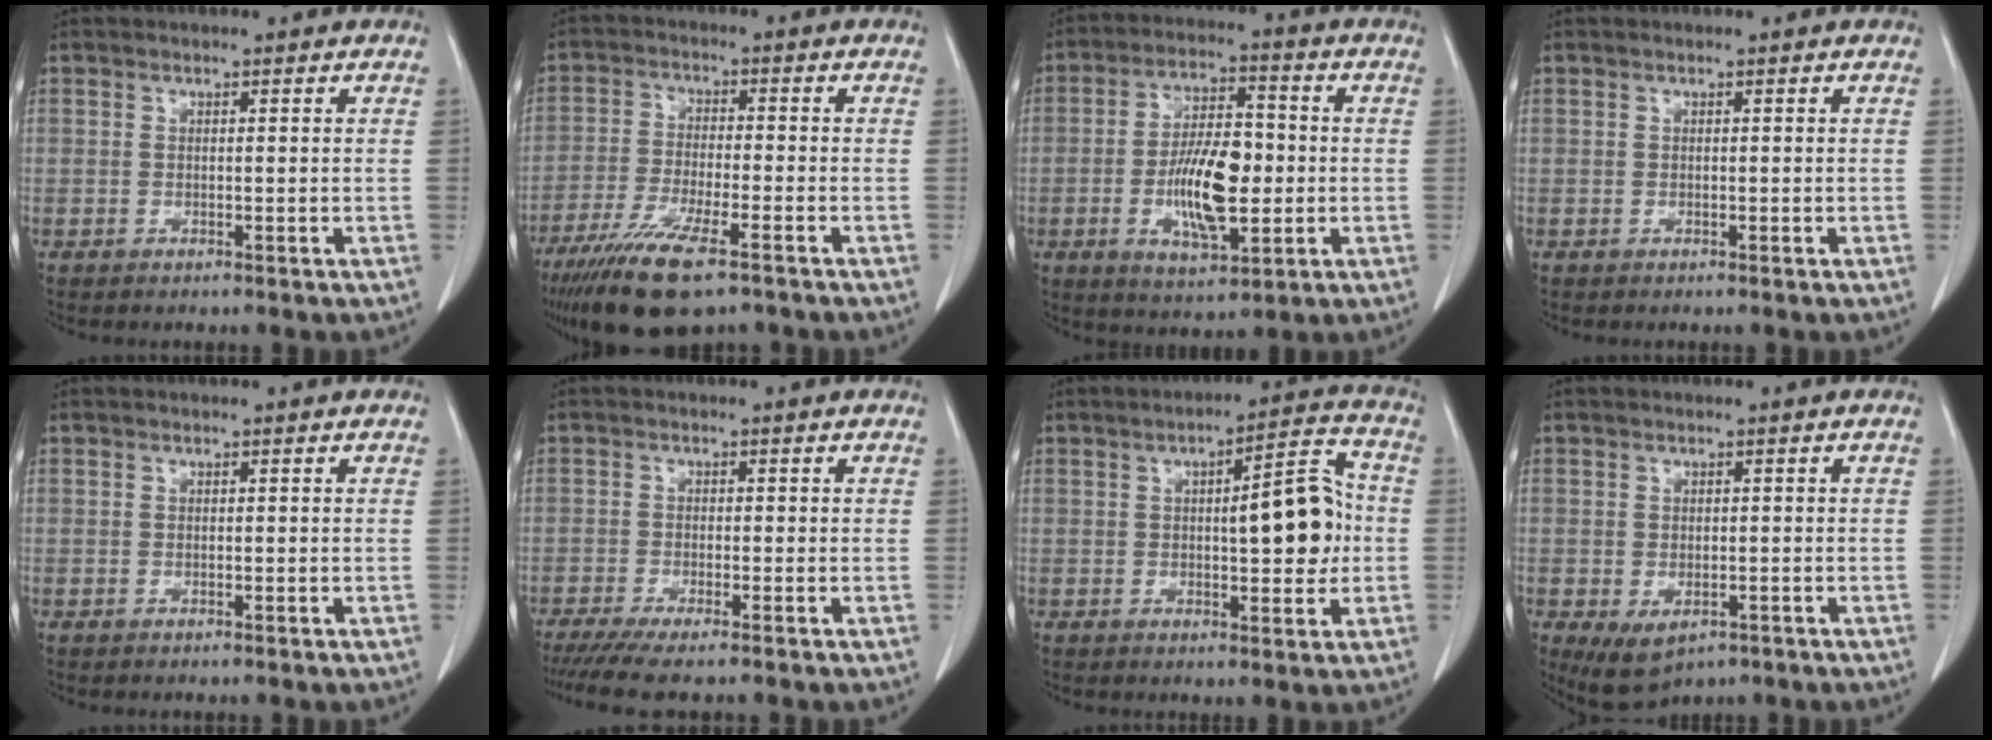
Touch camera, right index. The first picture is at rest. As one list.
[{"total": 11.9, "force": [-8.0, 2.3, 8.5], "torque": [-0.156, -0.027, -0.136]}, {"total": 12.0, "force": [-1.8, 4.3, 11.0], "torque": [-0.206, 0.004, -0.029]}, {"total": 0.0}, {"total": 0.0}, {"total": 5.0, "force": [-4.0, 0.3, 3.1], "torque": [-0.046, -0.010, -0.069]}, {"total": 10.5, "force": [0.3, 2.7, 10.1], "torque": [-0.130, 0.020, 0.005]}, {"total": 5.2, "force": [-2.4, 3.2, 3.4], "torque": [-0.056, -0.006, -0.026]}]